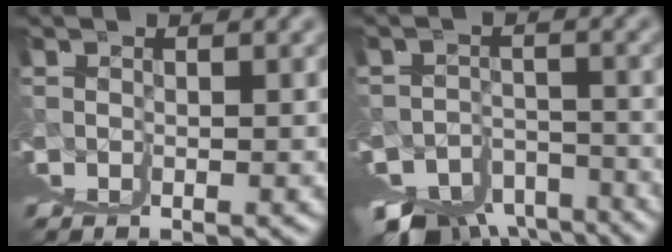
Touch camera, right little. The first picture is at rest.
{"total": 3.2, "force": [-0.9, -2.2, 2.0], "torque": [-0.001, 0.003, -0.003]}